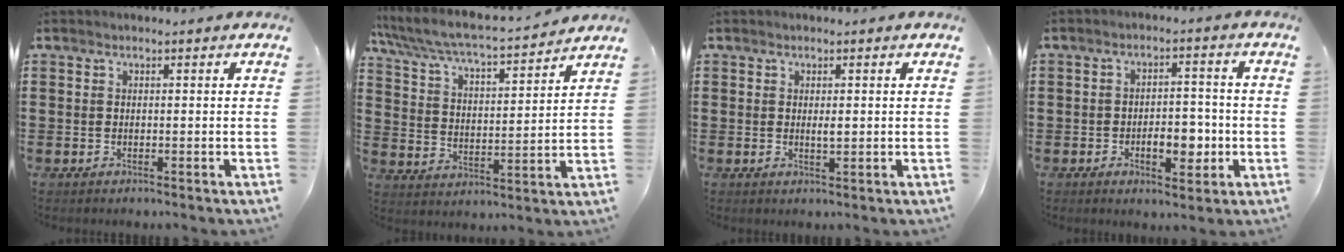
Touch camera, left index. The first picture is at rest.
{"total": 6.0, "force": [5.5, 0.4, 2.3], "torque": [-0.071, -0.038, 0.089]}
{"total": 1.4, "force": [0.1, 0.4, 1.3], "torque": [-0.025, 0.000, 0.002]}
{"total": 6.0, "force": [-1.8, 3.2, 4.8], "torque": [-0.075, 0.007, -0.034]}